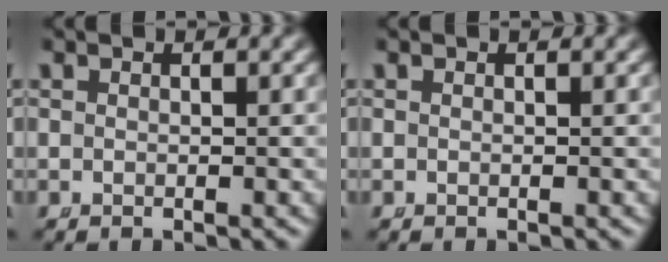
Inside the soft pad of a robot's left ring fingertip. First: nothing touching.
{"total": 0.0}